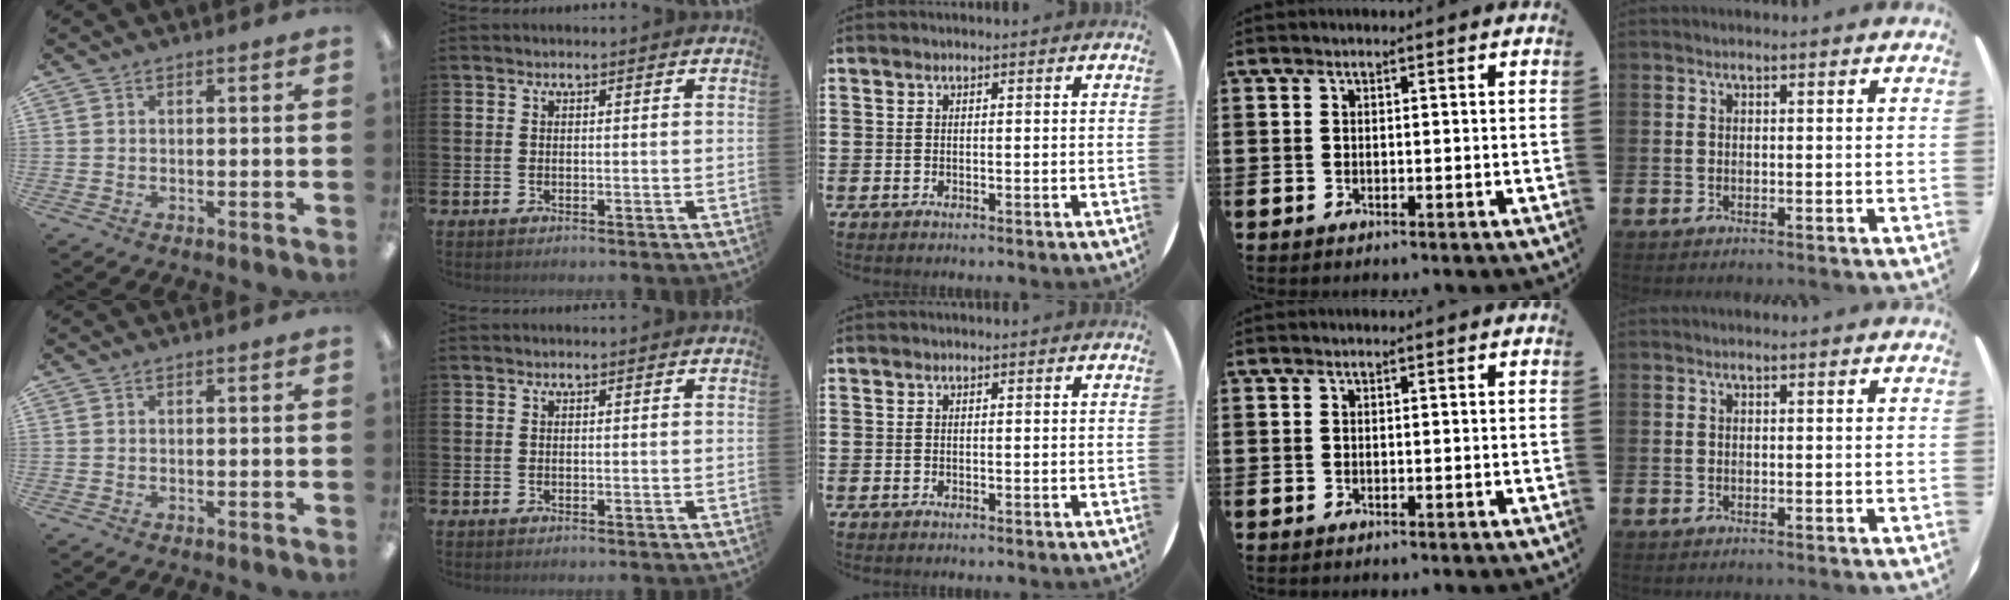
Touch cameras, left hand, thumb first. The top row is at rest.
{}